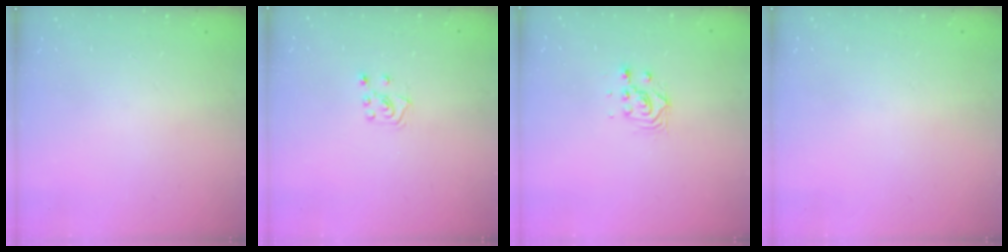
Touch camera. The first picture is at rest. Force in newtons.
{"total": 4.6, "press": 4.6, "slide": 0.5}
{"total": 3.7, "press": 3.7, "slide": 0.2}
{"total": 0.0}